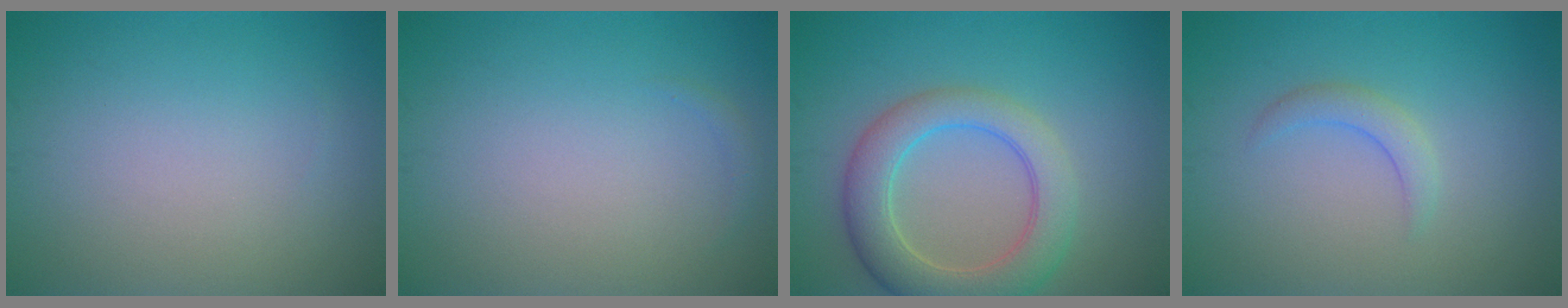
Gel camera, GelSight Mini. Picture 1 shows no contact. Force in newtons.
{"total": 0.5, "press": 0.5, "slide": 0.1}
{"total": 6.0, "press": 6.0, "slide": 0.3}
{"total": 1.7, "press": 1.7, "slide": 0.2}